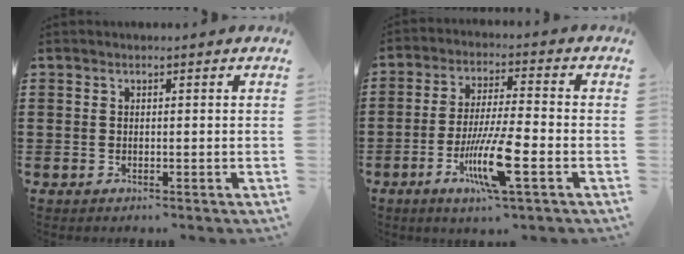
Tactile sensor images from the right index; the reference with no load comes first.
{"total": 10.3, "force": [-4.1, 1.4, 9.3], "torque": [-0.188, -0.013, -0.078]}